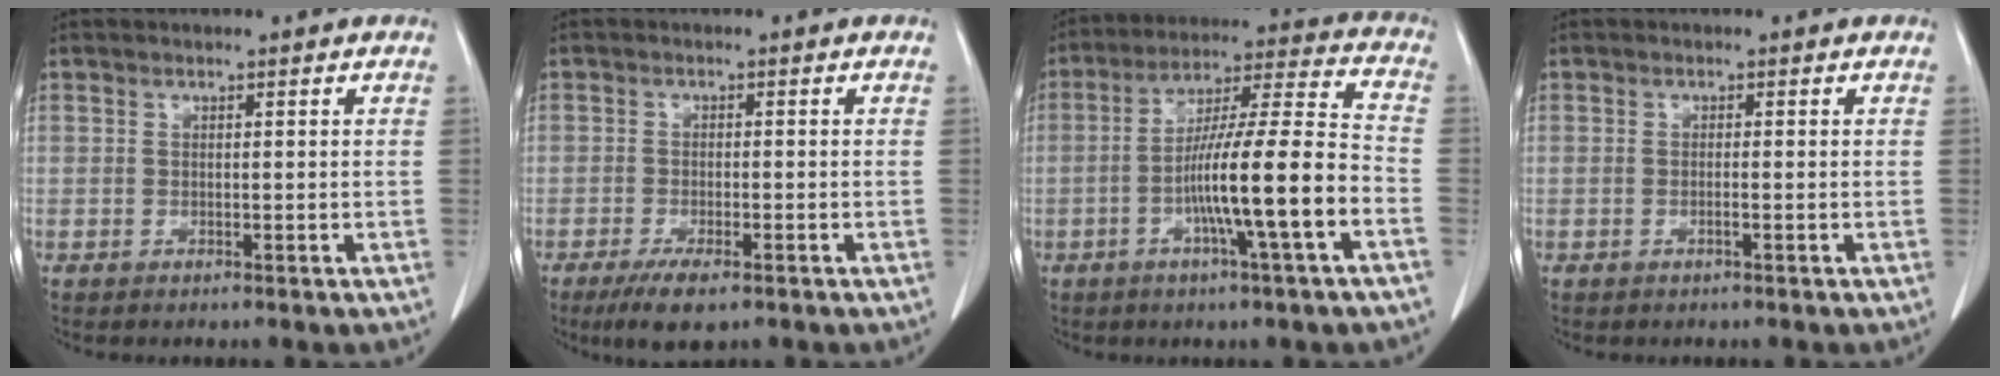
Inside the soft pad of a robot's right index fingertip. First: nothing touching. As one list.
[{"total": 5.5, "force": [-3.5, 1.4, 3.9], "torque": [-0.070, -0.011, -0.055]}, {"total": 15.7, "force": [-4.9, -0.1, 14.9], "torque": [-0.255, 0.009, -0.086]}, {"total": 0.7, "force": [-0.3, -0.1, 0.6], "torque": [-0.011, 0.001, -0.005]}]